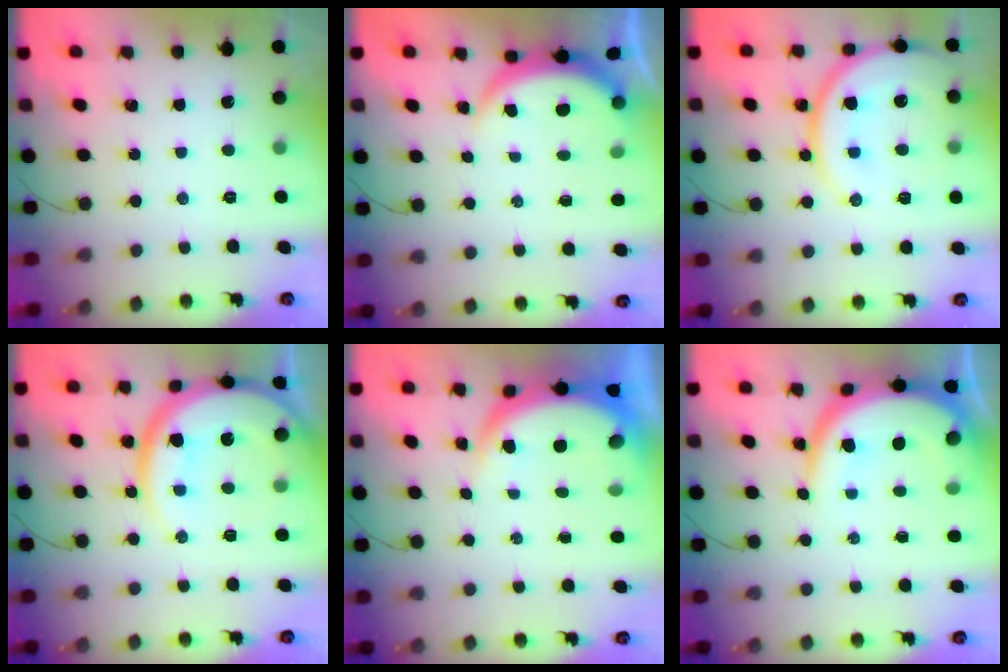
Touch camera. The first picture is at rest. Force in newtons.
{"total": 3.8, "press": 3.8, "slide": 0.3}
{"total": 18.7, "press": 18.5, "slide": 3.1}
{"total": 19.7, "press": 19.5, "slide": 2.3}
{"total": 7.1, "press": 7.0, "slide": 1.0}
{"total": 13.8, "press": 13.8, "slide": 1.3}